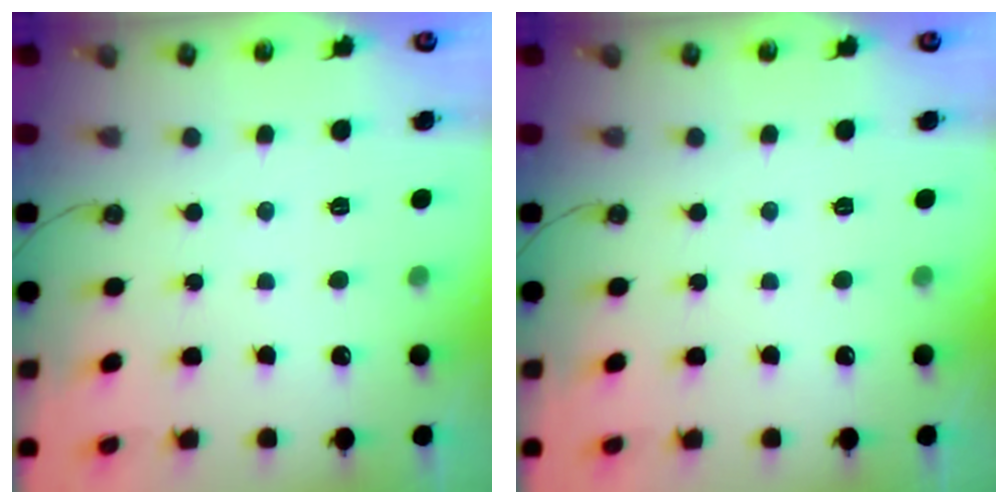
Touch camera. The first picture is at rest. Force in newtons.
{"total": 0.0}